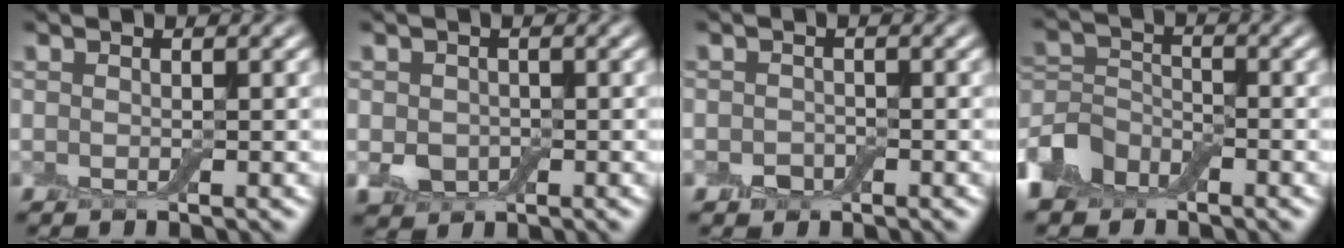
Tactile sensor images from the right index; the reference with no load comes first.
{"total": 2.6, "force": [-0.4, 2.1, 1.4], "torque": [-0.028, -0.005, -0.011]}
{"total": 1.3, "force": [-0.7, 1.0, 0.5], "torque": [-0.005, 0.000, -0.015]}
{"total": 5.2, "force": [-3.0, 3.3, 2.5], "torque": [-0.052, -0.004, -0.074]}